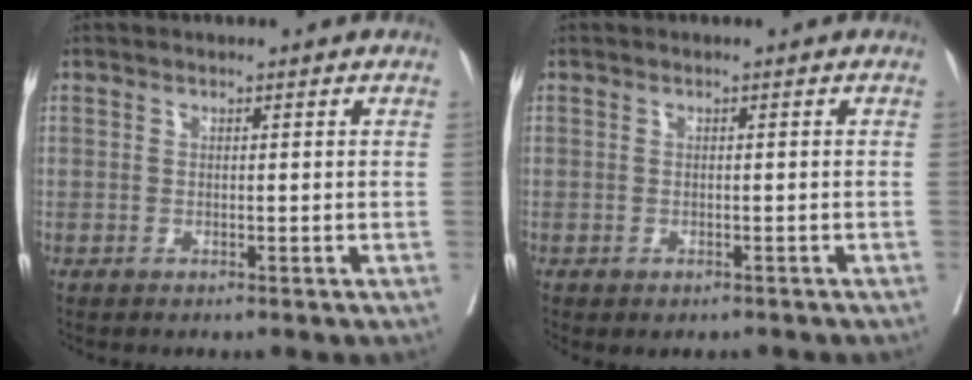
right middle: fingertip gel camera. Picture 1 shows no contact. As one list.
[{"total": 2.0, "force": [-1.6, 0.8, 0.8], "torque": [-0.011, -0.005, -0.020]}]